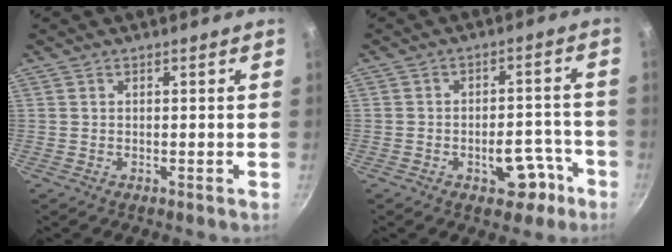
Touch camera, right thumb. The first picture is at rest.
{"total": 8.0, "force": [-4.1, 4.6, 5.1], "torque": [-0.044, 0.045, -0.048]}